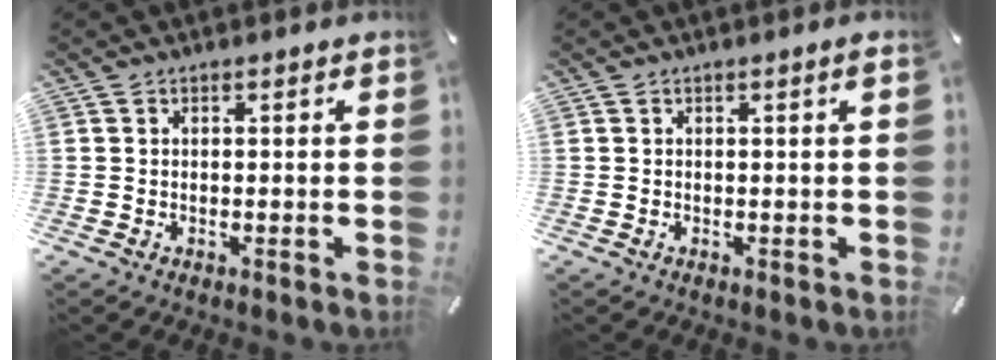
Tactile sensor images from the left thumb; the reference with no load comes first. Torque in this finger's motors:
{"motor_torque": [0.16, 0.00, 0.18, 0.05, -0.08]}